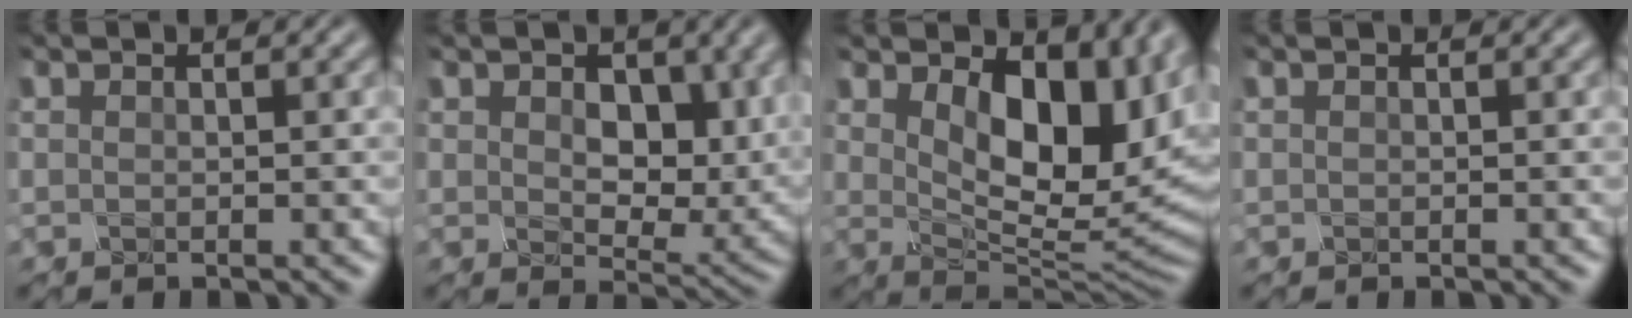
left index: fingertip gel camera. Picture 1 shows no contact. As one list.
[{"total": 9.7, "force": [3.1, 6.3, 6.7], "torque": [-0.127, 0.001, 0.053]}, {"total": 13.7, "force": [4.0, 7.3, 10.9], "torque": [-0.163, 0.008, 0.064]}, {"total": 0.0}]